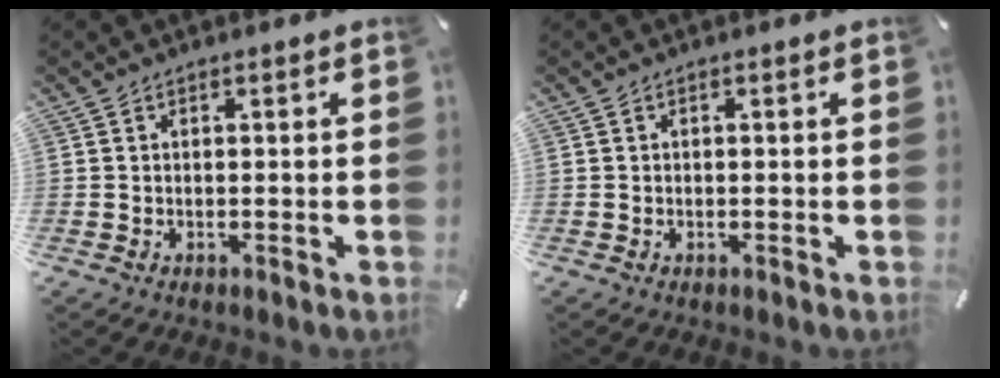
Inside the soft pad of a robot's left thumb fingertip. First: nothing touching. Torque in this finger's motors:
{"motor_torque": [-0.01, -0.01, -0.02, 0.03, 0.00]}